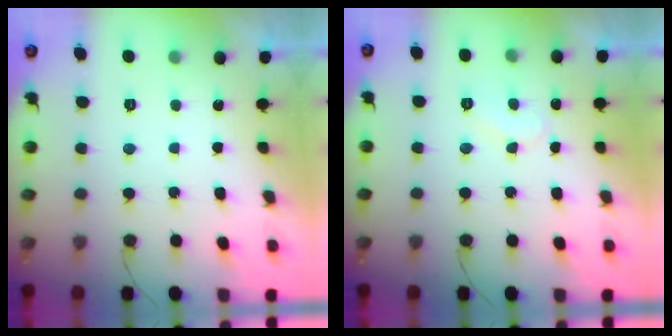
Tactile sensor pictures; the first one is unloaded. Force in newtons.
{"total": 7.7, "press": 7.7, "slide": 0.5}